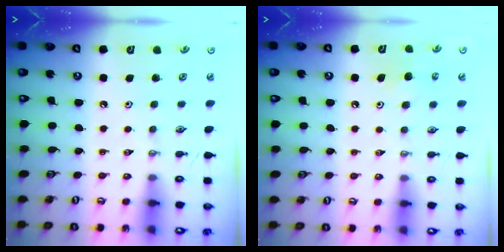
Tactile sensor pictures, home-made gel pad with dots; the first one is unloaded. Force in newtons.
{"total": 5.1, "press": 5.1, "slide": 0.5}